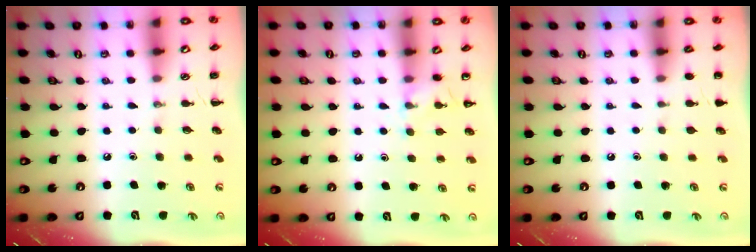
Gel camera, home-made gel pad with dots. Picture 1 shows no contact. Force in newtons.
{"total": 6.3, "press": 6.0, "slide": 2.1}
{"total": 1.1, "press": 1.0, "slide": 0.2}